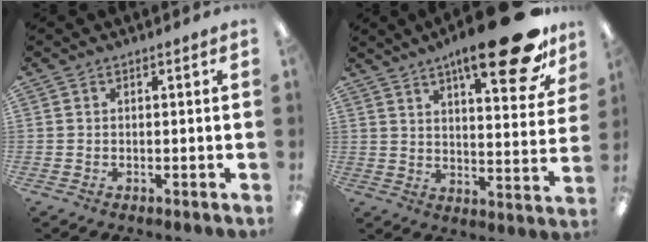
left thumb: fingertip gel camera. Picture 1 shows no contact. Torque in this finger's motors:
{"motor_torque": [0.52, 0.00, 1.69, -1.08, 0.12]}